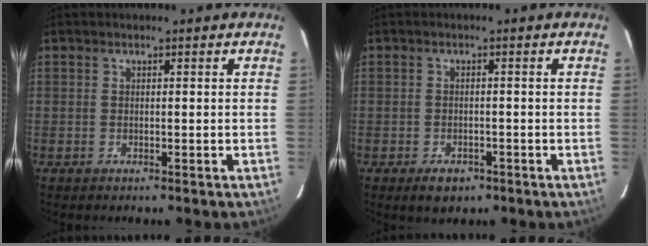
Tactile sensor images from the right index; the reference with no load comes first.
{"total": 3.2, "force": [-1.9, 2.1, 1.4], "torque": [-0.020, 0.001, -0.021]}